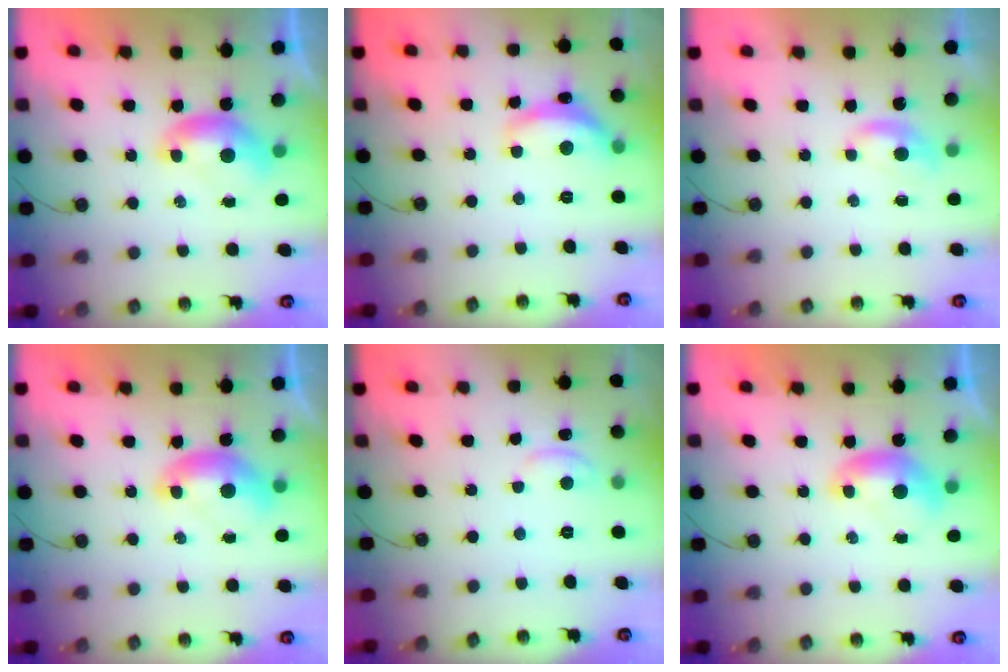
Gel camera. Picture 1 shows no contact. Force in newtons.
{"total": 8.3, "press": 8.3, "slide": 0.6}
{"total": 0.9, "press": 0.8, "slide": 0.4}
{"total": 1.2, "press": 1.1, "slide": 0.6}
{"total": 2.6, "press": 2.6, "slide": 0.2}
{"total": 0.0}